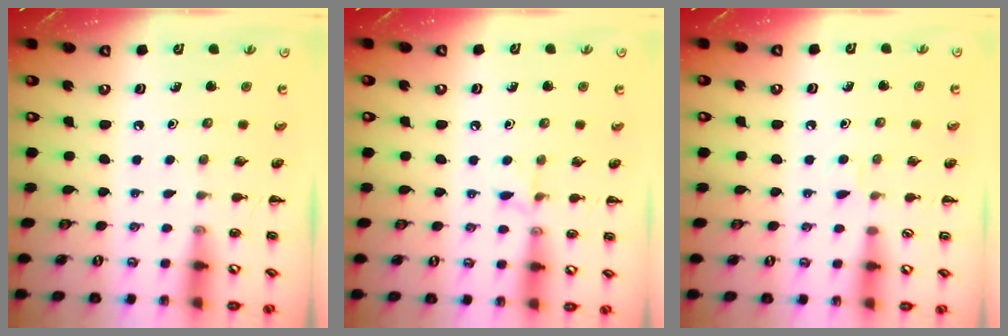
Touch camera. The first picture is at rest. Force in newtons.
{"total": 4.6, "press": 4.4, "slide": 1.4}
{"total": 2.8, "press": 2.7, "slide": 1.0}